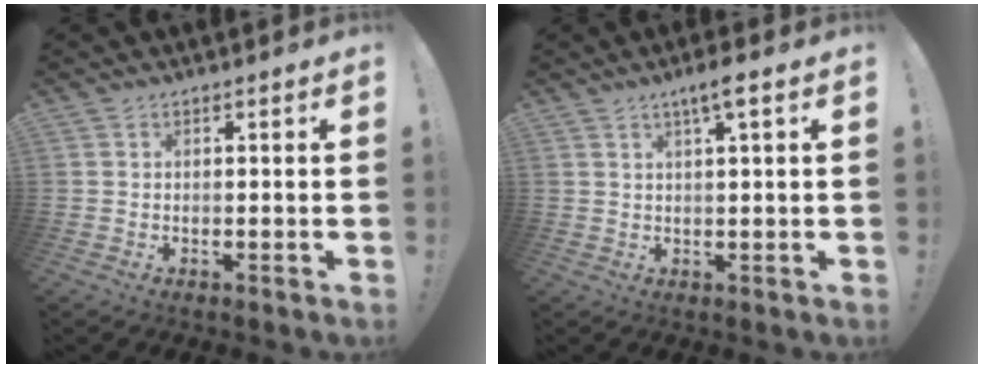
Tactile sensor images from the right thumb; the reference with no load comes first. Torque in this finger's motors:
{"motor_torque": [-0.12, -0.20, 0.22, 0.15, 0.13]}